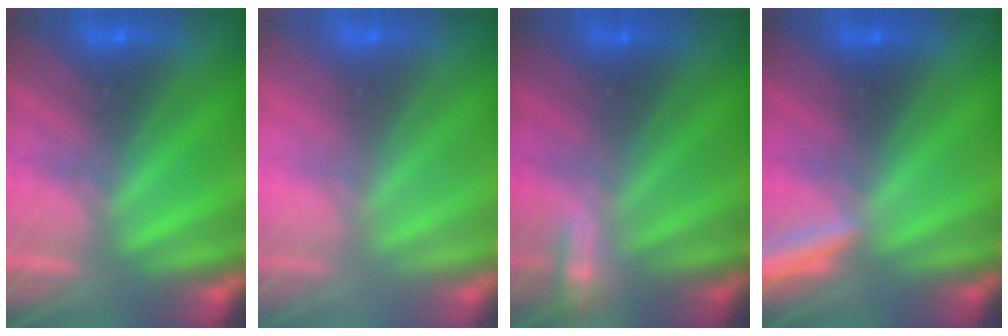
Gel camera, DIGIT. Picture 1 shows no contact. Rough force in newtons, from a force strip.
{"total": 2.5}
{"total": 2.0}
{"total": 4.8}